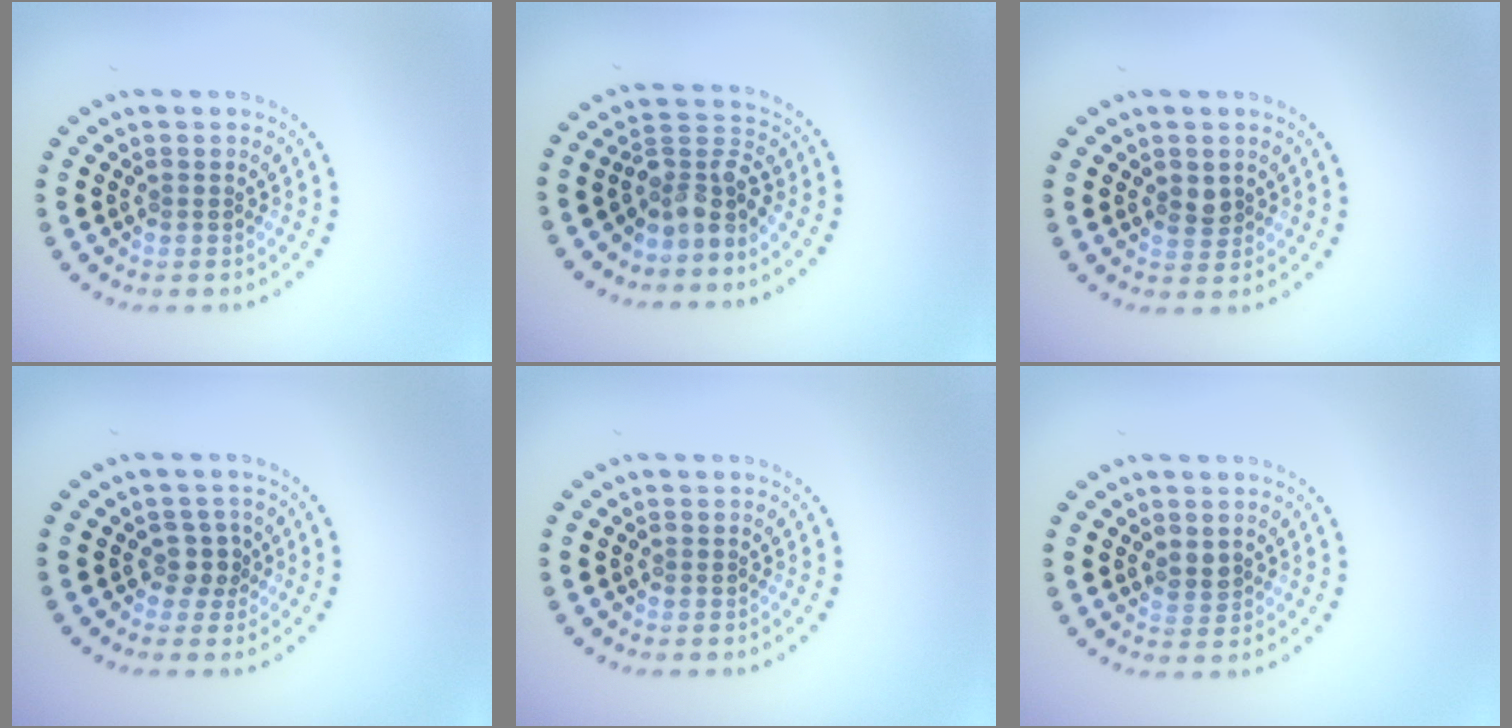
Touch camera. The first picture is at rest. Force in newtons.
{"total": 3.6, "press": 2.9, "slide": 2.2}
{"total": 1.5, "press": 1.4, "slide": 0.5}
{"total": 1.8, "press": 1.5, "slide": 1.1}
{"total": 0.0}
{"total": 1.2, "press": 1.1, "slide": 0.5}